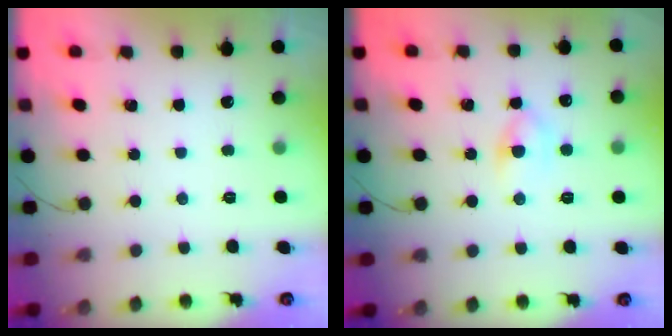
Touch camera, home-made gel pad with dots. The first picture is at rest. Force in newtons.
{"total": 5.2, "press": 4.9, "slide": 1.7}